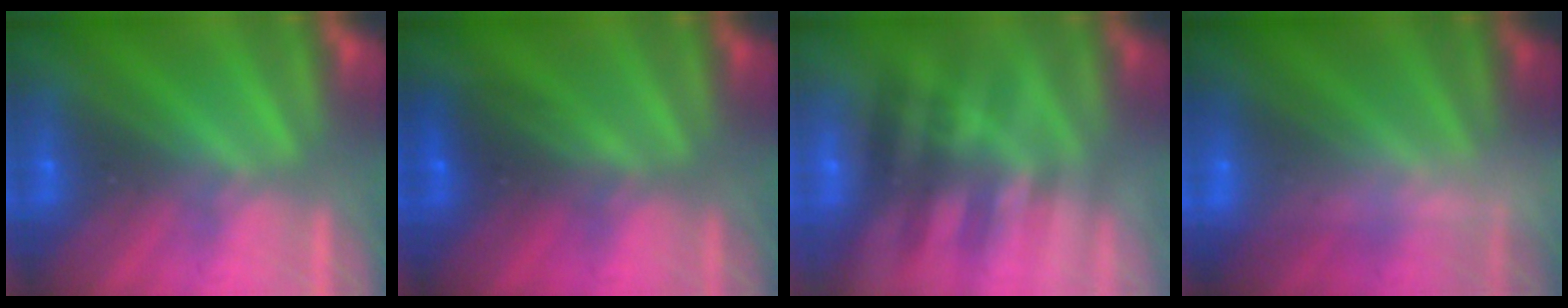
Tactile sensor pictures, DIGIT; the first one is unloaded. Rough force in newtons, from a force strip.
{"total": 2.8}
{"total": 2.4}
{"total": 2.5}